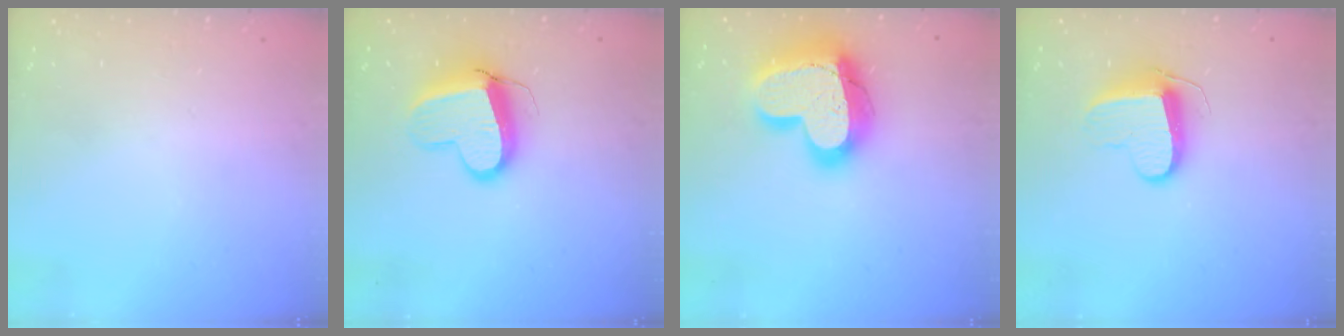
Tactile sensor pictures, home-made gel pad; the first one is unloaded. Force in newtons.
{"total": 10.7, "press": 10.6, "slide": 1.3}
{"total": 23.4, "press": 23.3, "slide": 1.9}
{"total": 9.8, "press": 9.8, "slide": 0.4}